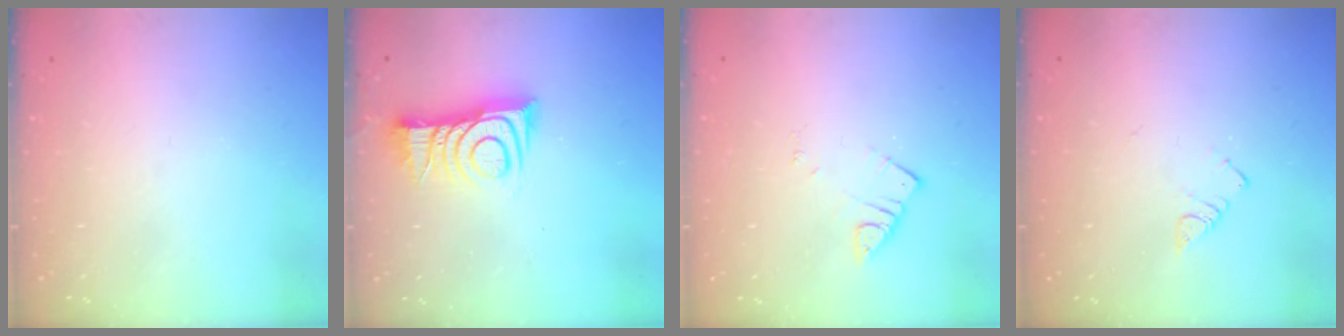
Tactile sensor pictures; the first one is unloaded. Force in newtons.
{"total": 11.2, "press": 11.2, "slide": 0.5}
{"total": 2.6, "press": 2.6, "slide": 0.1}
{"total": 2.7, "press": 2.7, "slide": 0.4}